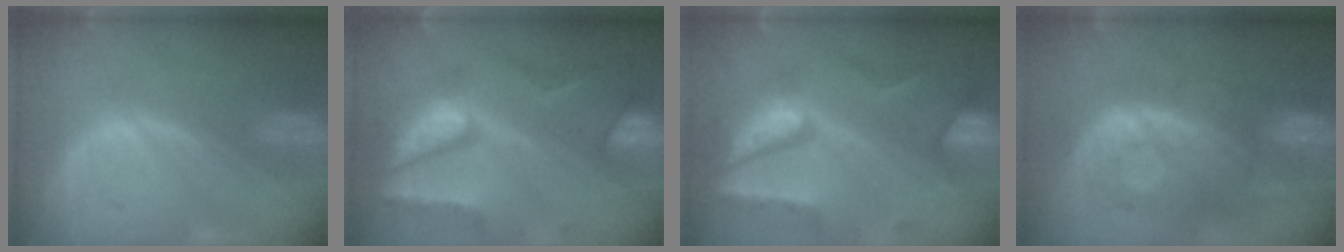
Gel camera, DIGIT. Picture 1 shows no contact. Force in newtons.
{"total": 10.4, "press": 8.7, "slide": 5.7}
{"total": 10.1, "press": 8.5, "slide": 5.5}
{"total": 10.5, "press": 9.4, "slide": 4.7}